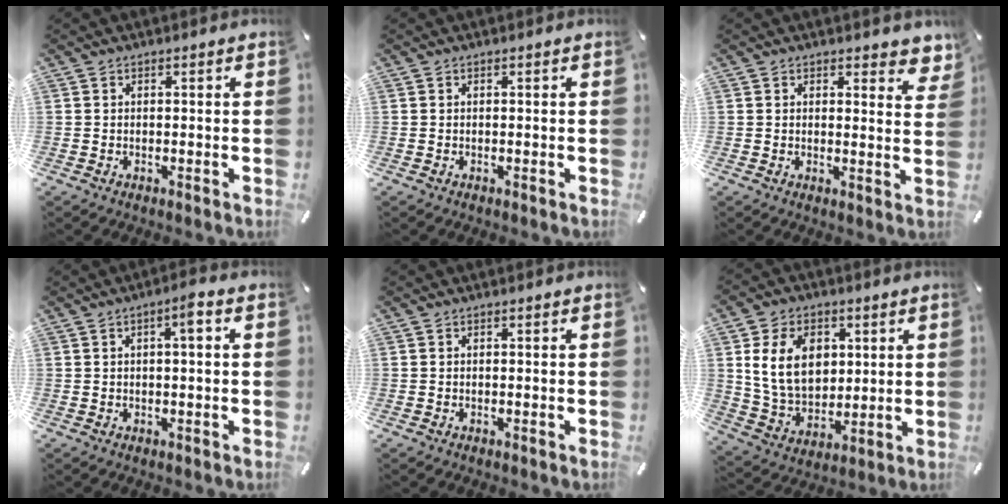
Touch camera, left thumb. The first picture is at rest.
{"total": 0.0}
{"total": 3.7, "force": [2.9, 1.8, 1.5], "torque": [-0.006, -0.020, 0.046]}
{"total": 3.6, "force": [0.8, 0.8, 3.4], "torque": [-0.058, 0.004, 0.008]}
{"total": 0.0}
{"total": 13.1, "force": [3.4, 9.8, 8.0], "torque": [-0.165, 0.002, 0.060]}